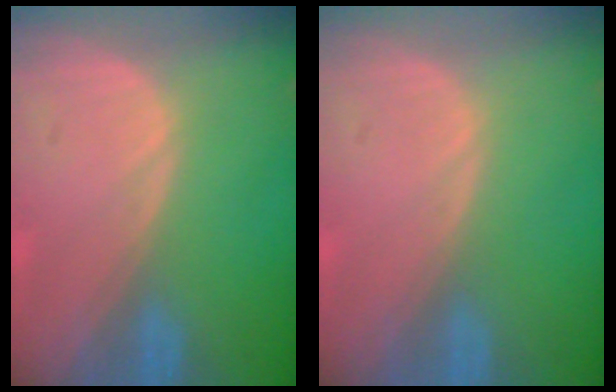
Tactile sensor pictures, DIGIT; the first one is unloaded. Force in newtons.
{"total": 0.0}